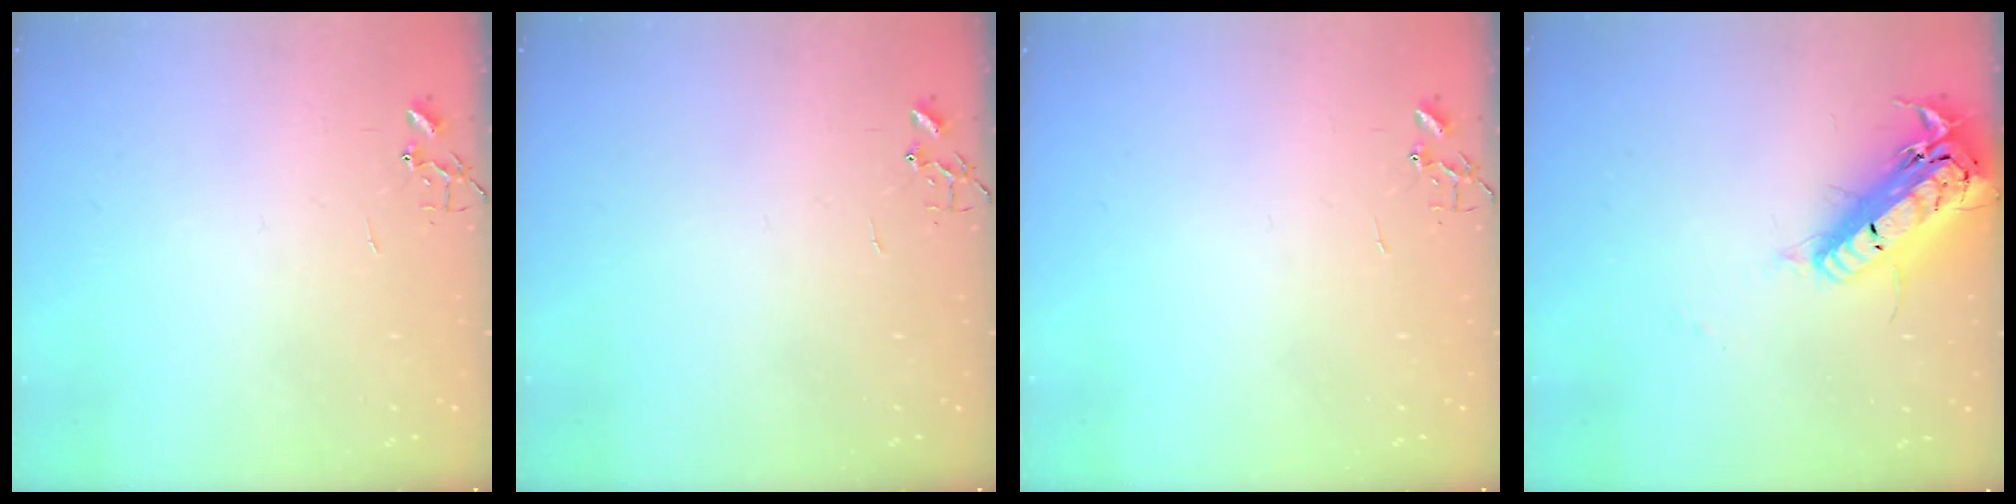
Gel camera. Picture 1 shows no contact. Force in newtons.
{"total": 0.0}
{"total": 0.0}
{"total": 21.3, "press": 20.9, "slide": 4.3}